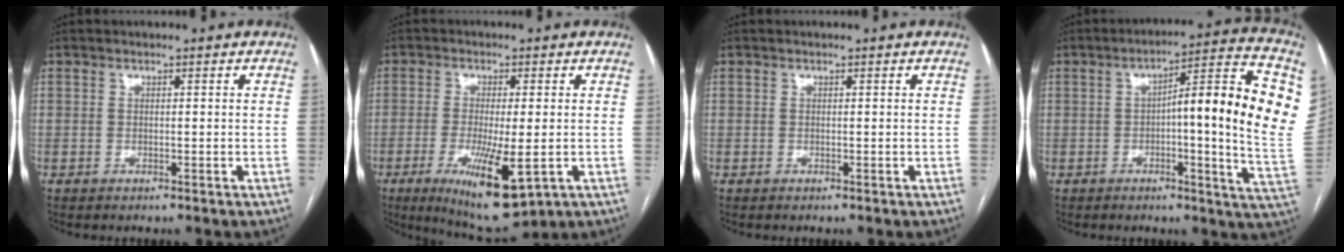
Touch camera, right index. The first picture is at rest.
{"total": 11.7, "force": [-4.0, 2.5, 10.7], "torque": [-0.185, -0.031, -0.054]}
{"total": 0.0}
{"total": 18.8, "force": [2.5, 1.0, 18.6], "torque": [-0.207, 0.026, 0.027]}